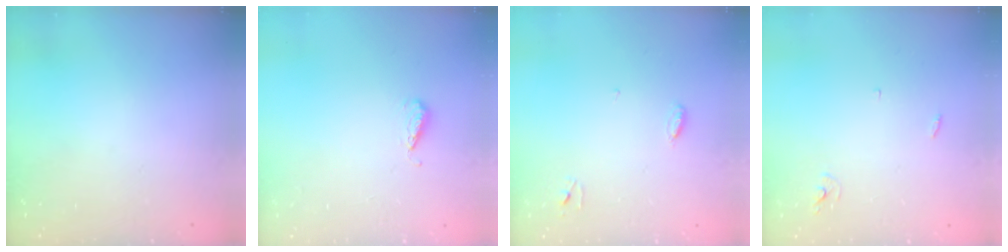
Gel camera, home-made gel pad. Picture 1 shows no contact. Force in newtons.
{"total": 4.0, "press": 3.8, "slide": 1.2}
{"total": 3.5, "press": 3.4, "slide": 0.4}
{"total": 2.4, "press": 2.4, "slide": 0.2}